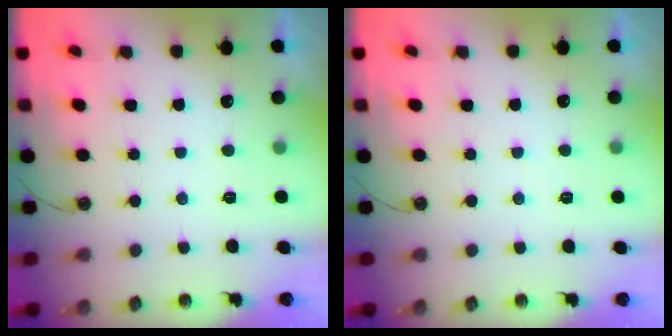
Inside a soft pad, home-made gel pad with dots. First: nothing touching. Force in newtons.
{"total": 3.1, "press": 3.1, "slide": 0.4}